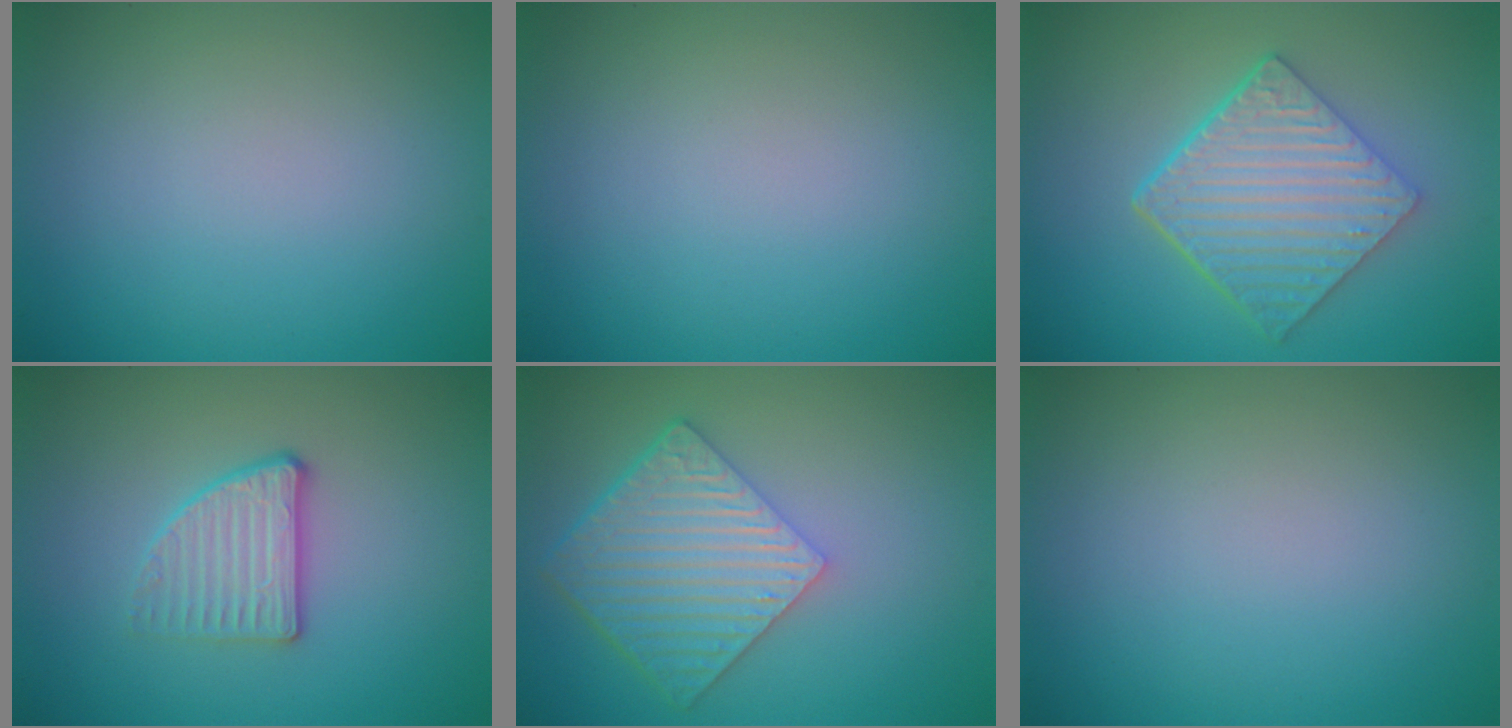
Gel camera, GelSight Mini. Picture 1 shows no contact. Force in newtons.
{"total": 0.0}
{"total": 6.4, "press": 4.5, "slide": 4.7}
{"total": 2.7, "press": 2.4, "slide": 1.1}
{"total": 6.9, "press": 4.8, "slide": 4.9}
{"total": 0.0}